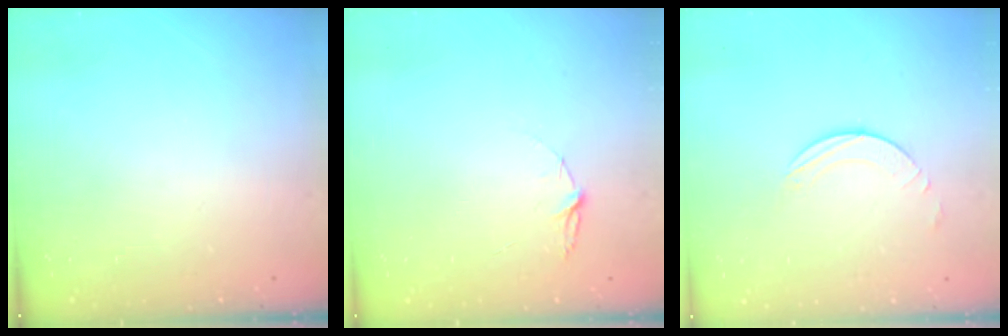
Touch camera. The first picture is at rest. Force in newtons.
{"total": 4.0, "press": 4.0, "slide": 0.5}
{"total": 1.6, "press": 1.6, "slide": 0.2}